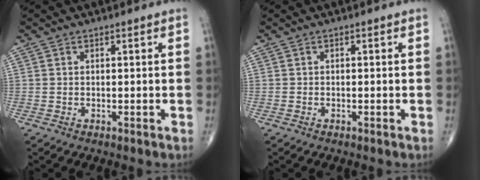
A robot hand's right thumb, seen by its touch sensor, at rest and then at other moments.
{"total": 0.0}